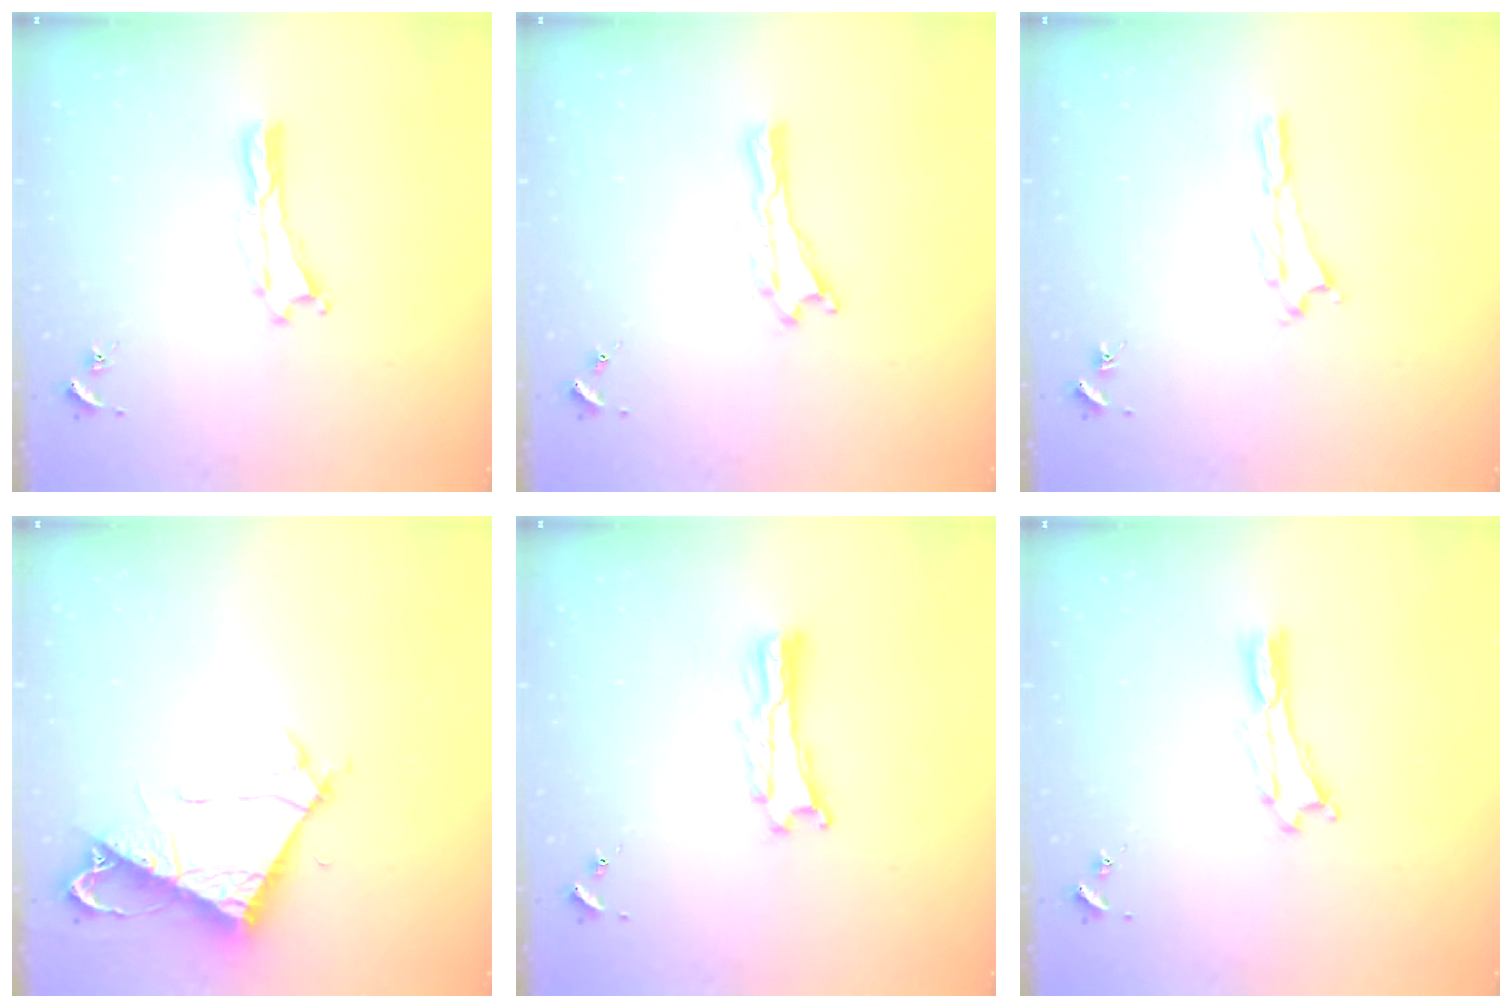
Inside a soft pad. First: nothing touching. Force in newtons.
{"total": 0.0}
{"total": 1.4, "press": 1.4, "slide": 0.3}
{"total": 7.3, "press": 7.3, "slide": 0.3}
{"total": 0.8, "press": 0.8, "slide": 0.2}
{"total": 0.0}